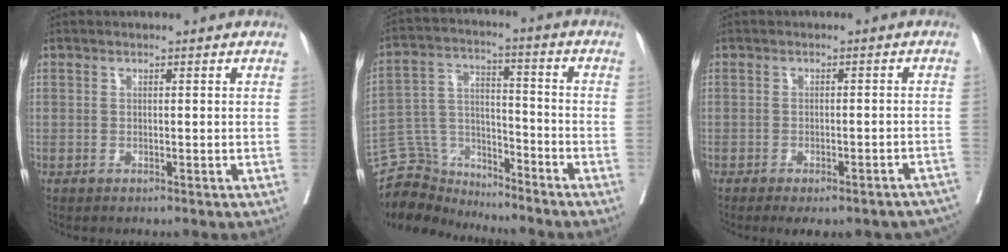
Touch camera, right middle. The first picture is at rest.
{"total": 10.0, "force": [-9.6, 2.6, -0.5], "torque": [-0.002, 0.046, -0.183]}
{"total": 11.4, "force": [-9.4, 3.8, 5.3], "torque": [-0.069, 0.010, -0.104]}